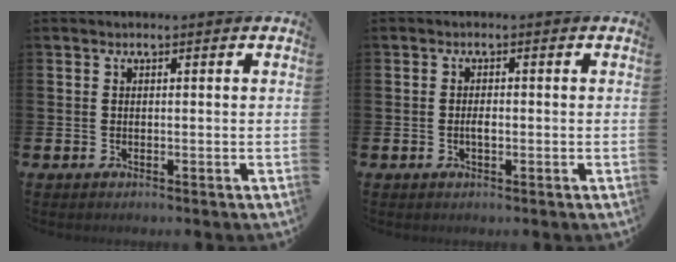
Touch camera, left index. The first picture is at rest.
{"total": 1.3, "force": [-0.2, 0.5, 1.1], "torque": [-0.019, 0.000, -0.006]}